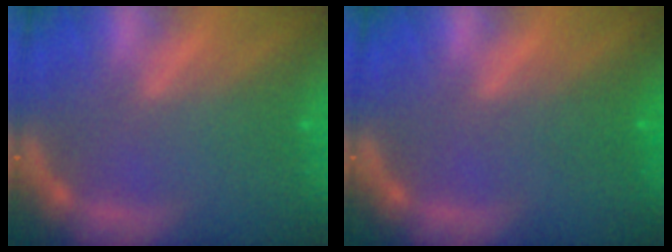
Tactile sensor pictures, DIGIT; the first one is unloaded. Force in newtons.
{"total": 1.5}